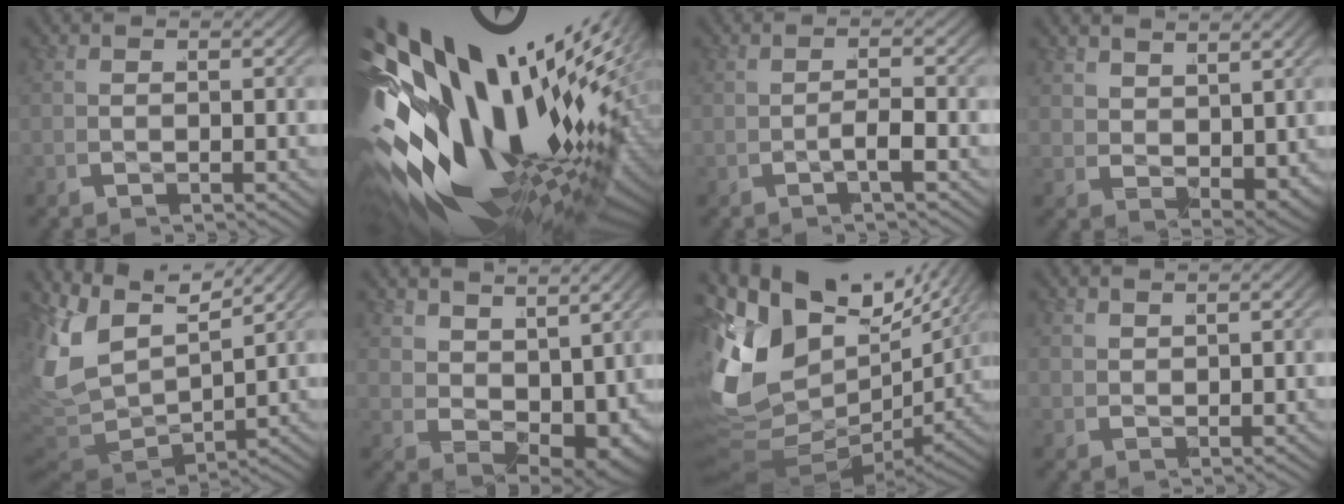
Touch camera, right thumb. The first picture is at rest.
{"total": 31.5, "force": [-3.7, 19.1, 24.8], "torque": [-0.435, -0.061, -0.024]}
{"total": 1.5, "force": [-0.9, 0.0, 1.3], "torque": [-0.028, 0.007, -0.018]}
{"total": 2.8, "force": [1.9, 1.2, 1.6], "torque": [-0.030, -0.008, 0.041]}
{"total": 9.7, "force": [0.8, 6.6, 7.1], "torque": [-0.176, -0.032, 0.017]}
{"total": 5.8, "force": [0.8, 3.2, 4.7], "torque": [-0.100, -0.032, 0.031]}
{"total": 17.6, "force": [0.9, 12.3, 12.5], "torque": [-0.257, -0.030, 0.019]}
{"total": 1.8, "force": [1.7, -0.3, -0.2], "torque": [0.008, 0.007, 0.036]}